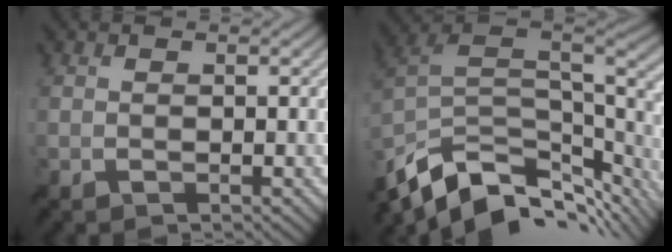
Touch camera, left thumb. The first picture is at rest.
{"total": 13.2, "force": [-7.4, 6.1, 9.1], "torque": [-0.223, -0.022, -0.118]}